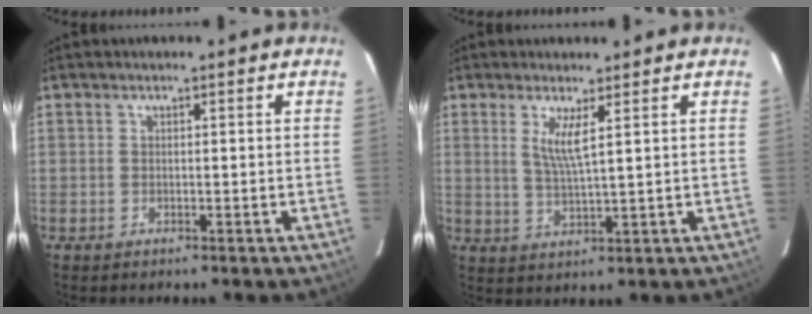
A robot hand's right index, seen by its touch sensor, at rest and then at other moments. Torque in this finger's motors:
{"motor_torque": [-0.01, -0.02, 0.12, 0.08]}